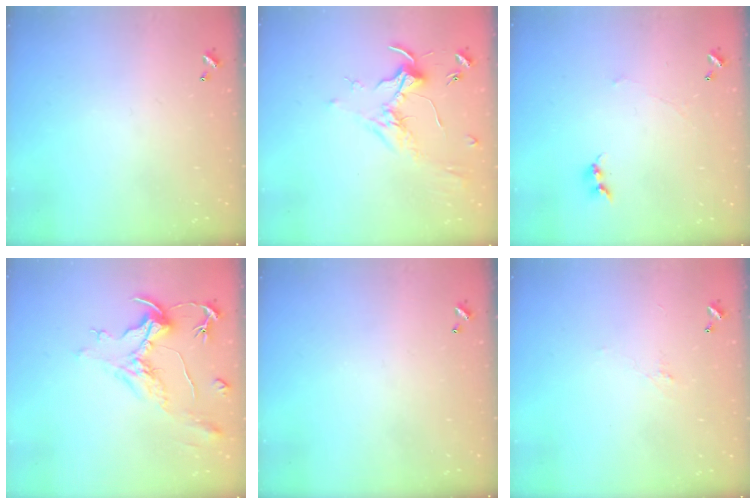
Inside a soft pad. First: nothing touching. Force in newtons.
{"total": 1.6, "press": 1.4, "slide": 0.8}
{"total": 0.7, "press": 0.3, "slide": 0.6}
{"total": 2.2, "press": 1.7, "slide": 1.4}
{"total": 0.0}
{"total": 0.5, "press": 0.0, "slide": 0.5}